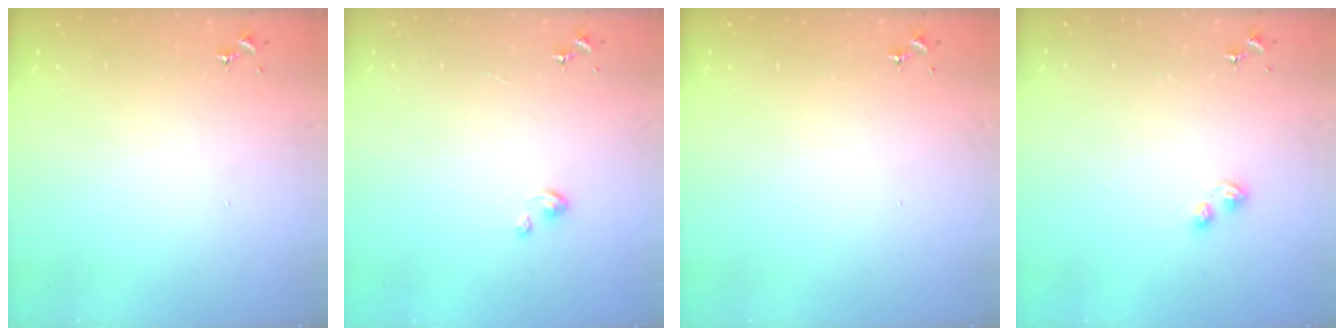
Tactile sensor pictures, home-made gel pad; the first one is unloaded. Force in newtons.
{"total": 2.8, "press": 2.8, "slide": 0.2}
{"total": 0.0}
{"total": 5.2, "press": 5.1, "slide": 0.4}